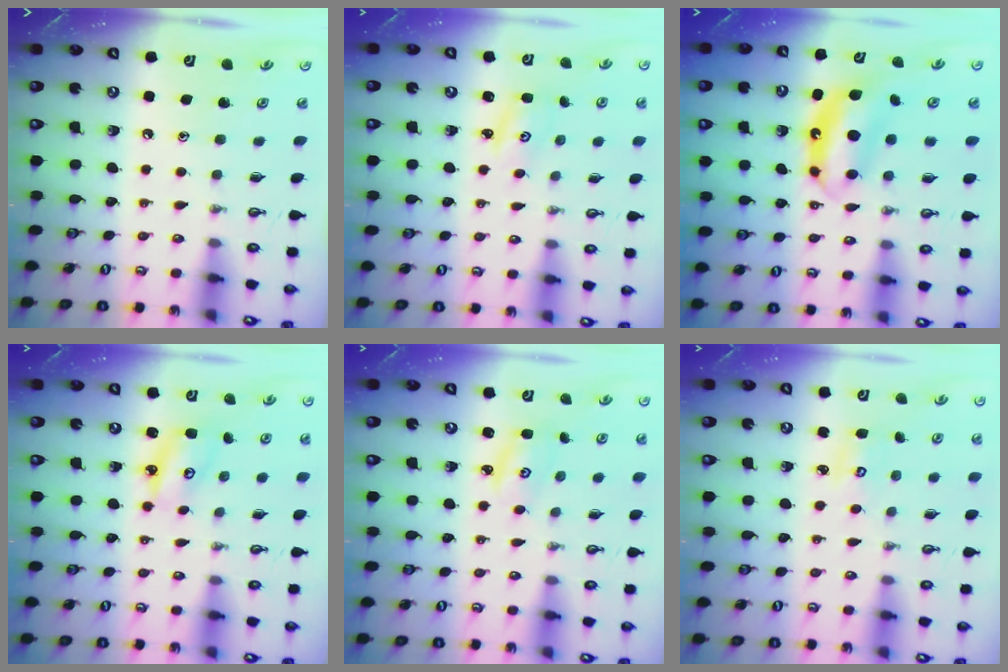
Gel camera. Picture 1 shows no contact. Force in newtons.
{"total": 1.5, "press": 1.5, "slide": 0.1}
{"total": 7.3, "press": 7.3, "slide": 0.3}
{"total": 3.9, "press": 3.9, "slide": 0.2}
{"total": 2.3, "press": 2.3, "slide": 0.2}
{"total": 3.2, "press": 3.1, "slide": 0.2}